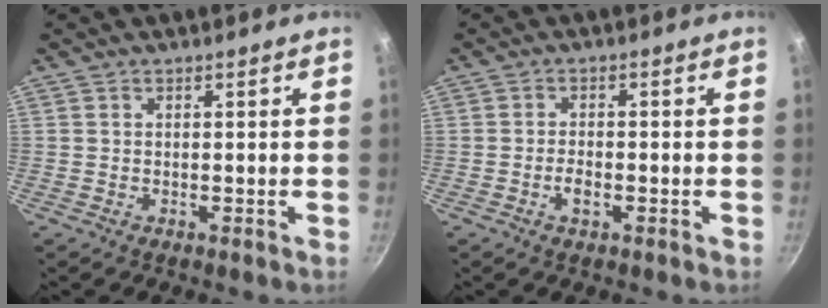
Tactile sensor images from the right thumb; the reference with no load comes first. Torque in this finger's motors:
{"motor_torque": [-0.16, 0.05, -0.03, 0.00, 0.01]}